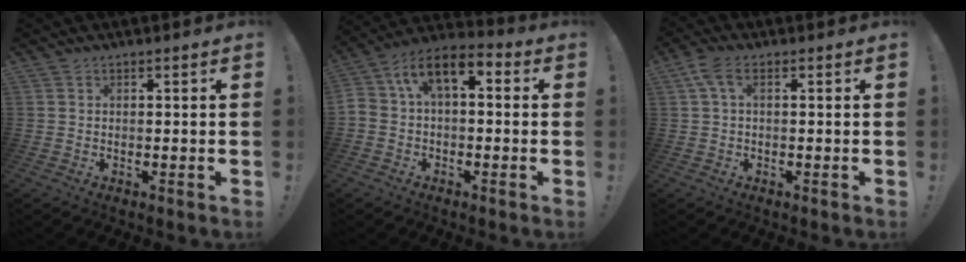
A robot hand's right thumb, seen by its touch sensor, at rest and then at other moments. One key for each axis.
{"total": 7.9, "fx": 1.4, "fy": 4.8, "fz": 6.2, "tx": -0.115, "ty": 0.007, "tz": 0.032}
{"total": 4.3, "fx": 1.3, "fy": 1.8, "fz": 3.7, "tx": -0.088, "ty": 0.004, "tz": 0.024}